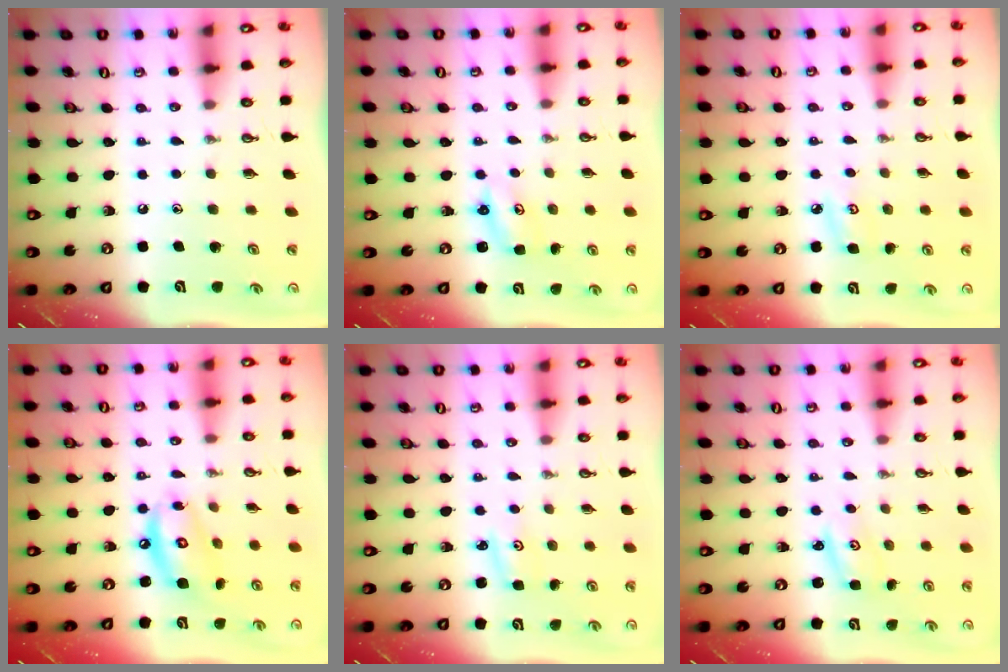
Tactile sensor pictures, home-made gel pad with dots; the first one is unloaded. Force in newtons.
{"total": 2.9, "press": 2.9, "slide": 0.3}
{"total": 4.6, "press": 4.6, "slide": 0.4}
{"total": 11.2, "press": 11.2, "slide": 1.0}
{"total": 2.9, "press": 2.9, "slide": 0.3}
{"total": 2.4, "press": 2.3, "slide": 0.4}